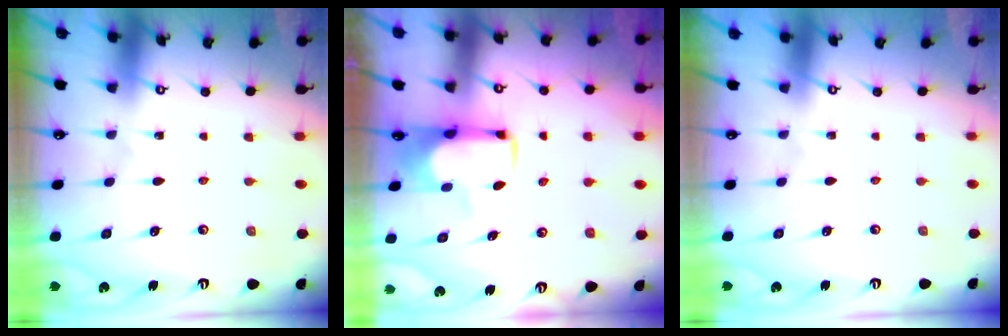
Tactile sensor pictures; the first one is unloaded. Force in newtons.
{"total": 1.6, "press": 1.5, "slide": 0.5}
{"total": 1.5, "press": 1.4, "slide": 0.6}